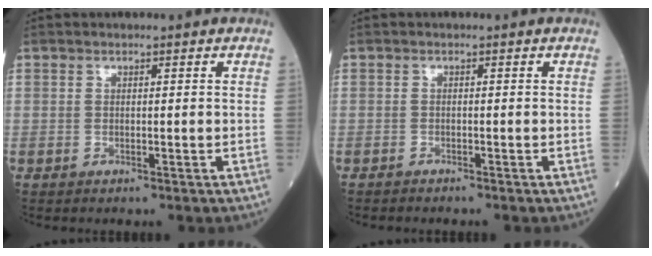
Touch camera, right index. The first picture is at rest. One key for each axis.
{"total": 1.2, "fx": -1.1, "fy": 0.1, "fz": 0.3, "tx": -0.008, "ty": -0.002, "tz": -0.019}